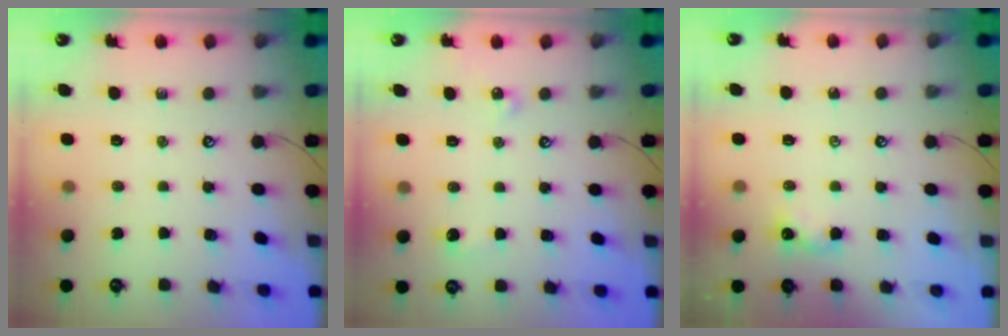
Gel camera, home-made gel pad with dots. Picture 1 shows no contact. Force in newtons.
{"total": 5.5, "press": 5.5, "slide": 0.7}
{"total": 3.4, "press": 3.4, "slide": 0.4}